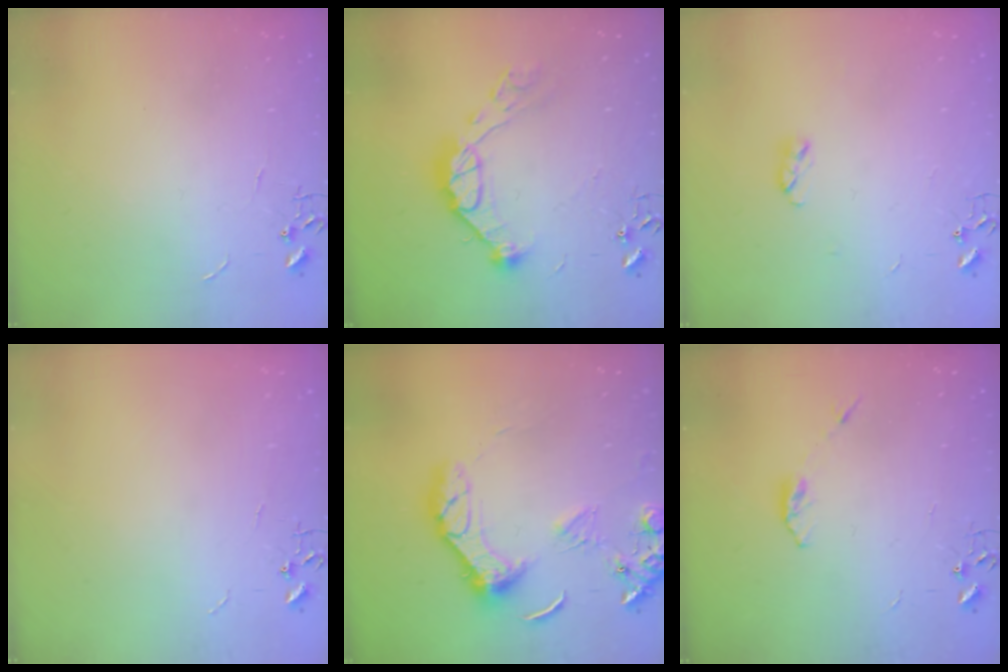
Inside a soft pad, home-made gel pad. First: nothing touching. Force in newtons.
{"total": 14.2, "press": 14.1, "slide": 1.8}
{"total": 4.1, "press": 4.0, "slide": 0.6}
{"total": 0.0}
{"total": 15.4, "press": 15.3, "slide": 1.4}
{"total": 3.3, "press": 3.3, "slide": 0.6}